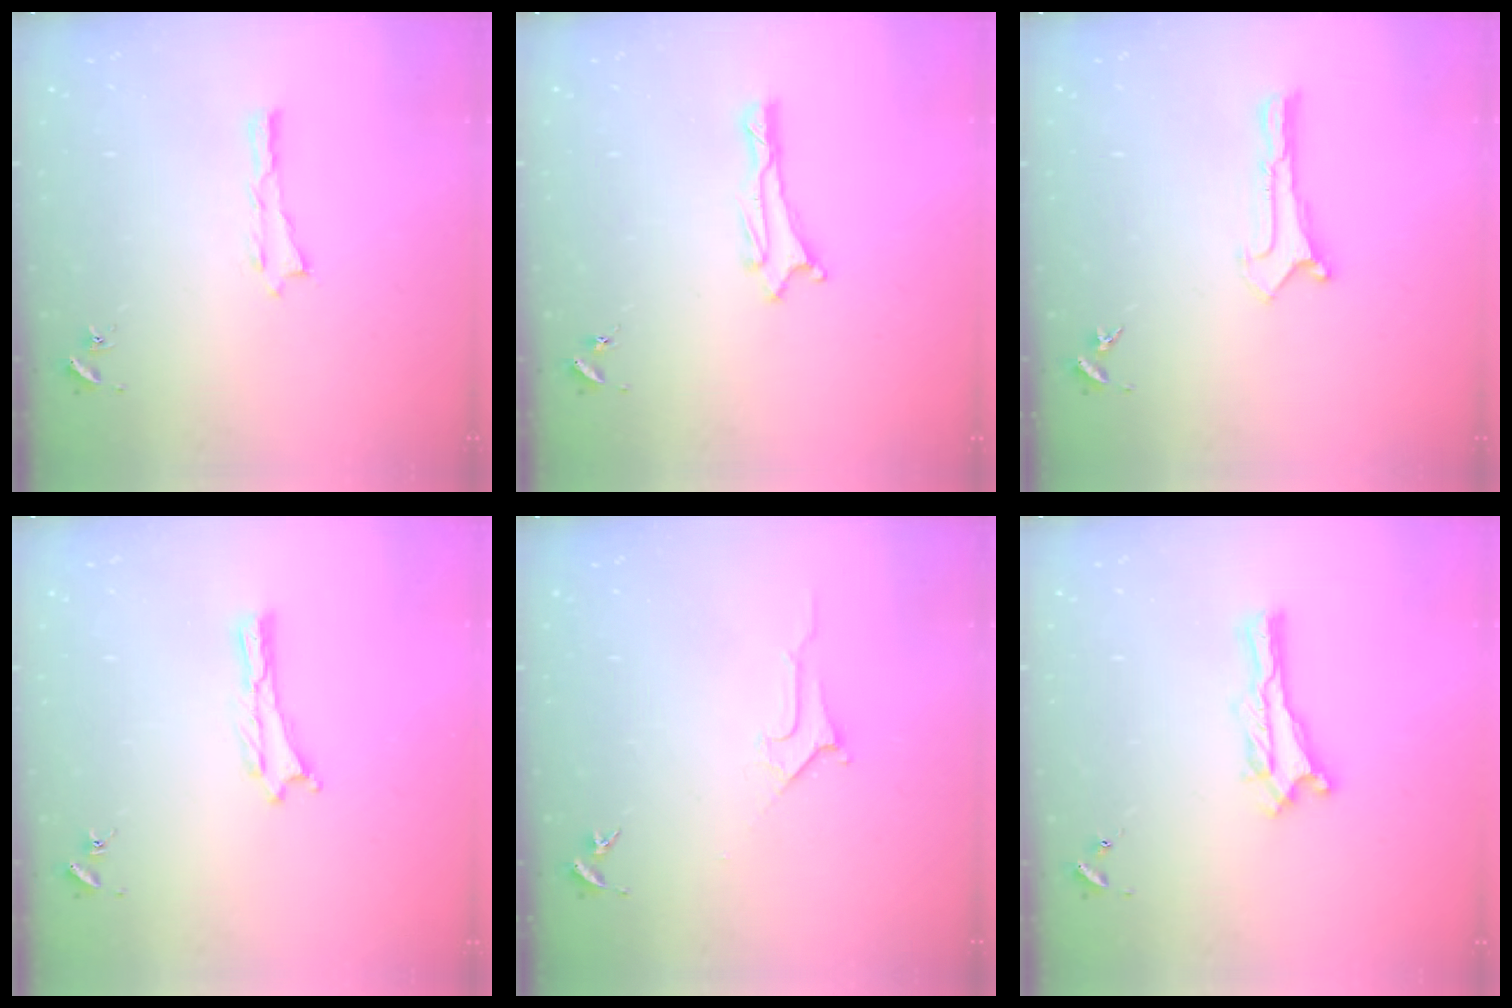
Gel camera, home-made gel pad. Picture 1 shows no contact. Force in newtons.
{"total": 1.0, "press": 1.0, "slide": 0.2}
{"total": 0.0}
{"total": 0.0}
{"total": 2.8, "press": 2.8, "slide": 0.4}
{"total": 0.0}